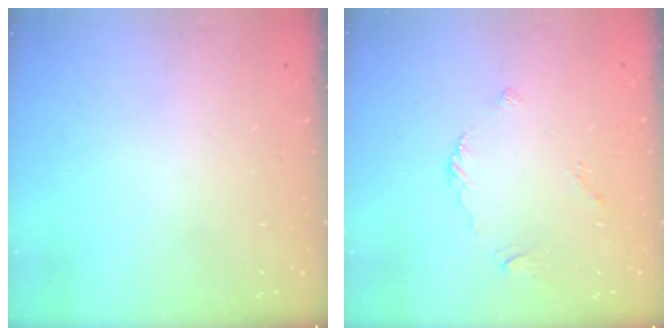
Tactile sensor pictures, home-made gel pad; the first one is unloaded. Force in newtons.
{"total": 2.2, "press": 2.2, "slide": 0.6}